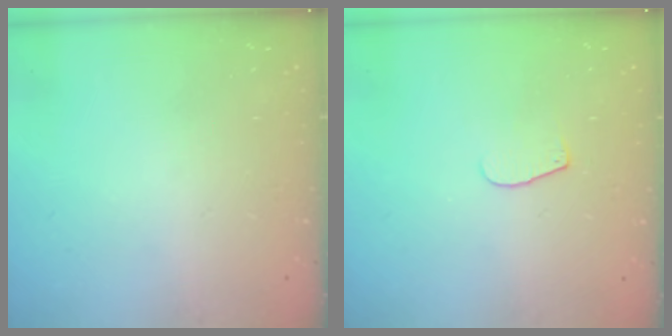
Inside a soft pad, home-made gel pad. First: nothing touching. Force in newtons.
{"total": 4.8, "press": 4.8, "slide": 0.4}